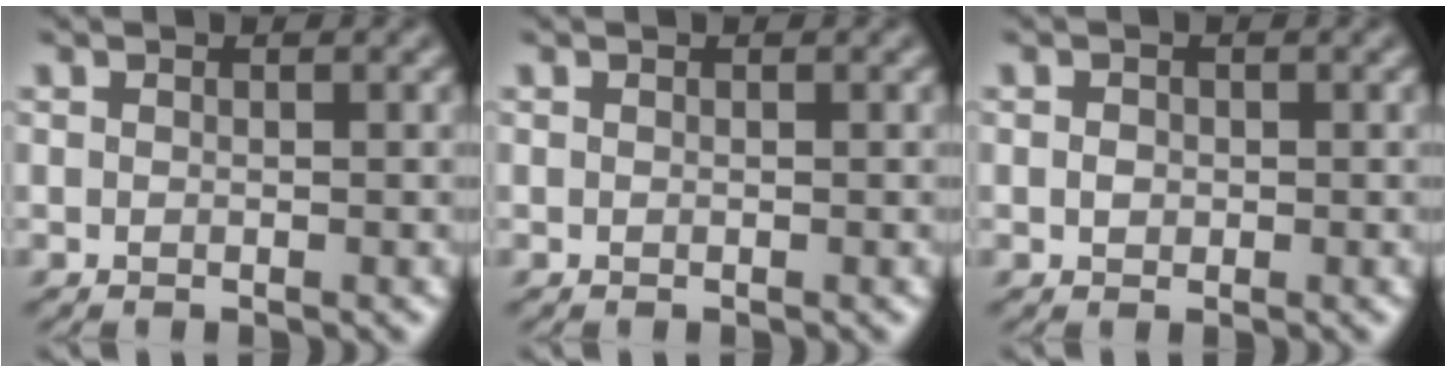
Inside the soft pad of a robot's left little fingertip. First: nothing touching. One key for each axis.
{"total": 0.0}
{"total": 1.0, "fx": -0.2, "fy": 0.9, "fz": 0.5, "tx": -0.007, "ty": -0.002, "tz": -0.006}